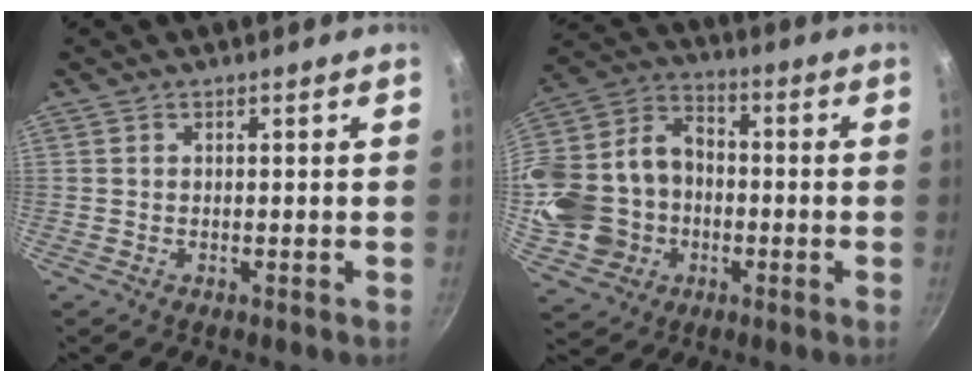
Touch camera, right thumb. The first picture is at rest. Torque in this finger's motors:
{"motor_torque": [0.14, 0.57, 0.10, -0.08, 0.24]}